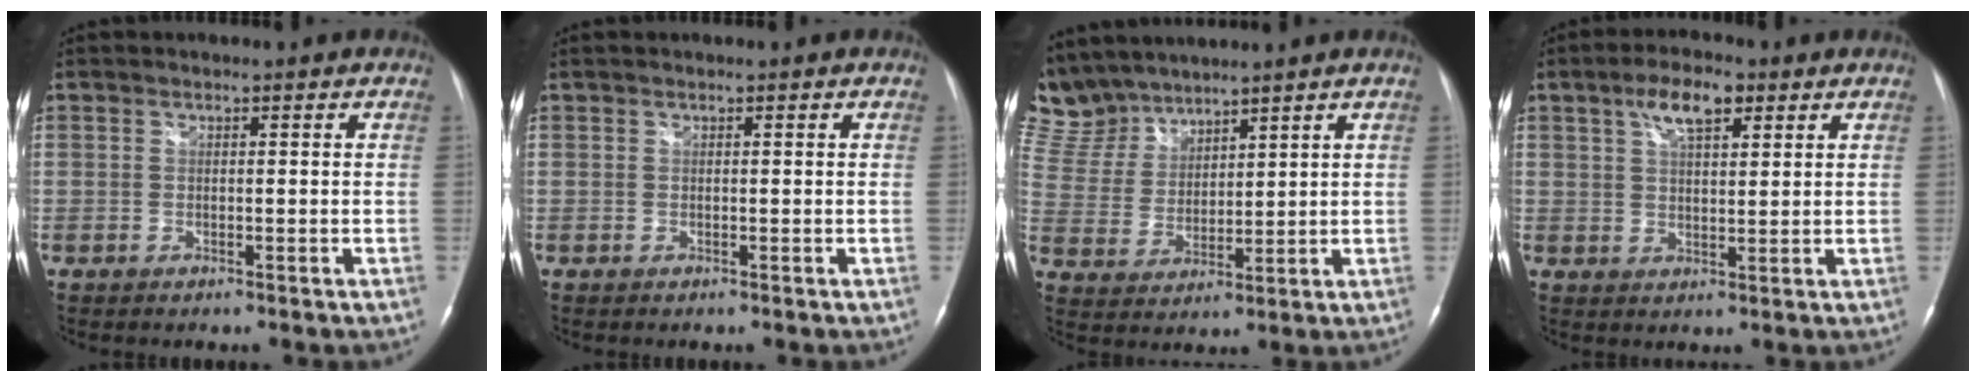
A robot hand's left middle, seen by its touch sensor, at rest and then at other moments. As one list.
[{"total": 0.0}, {"total": 11.5, "force": [10.6, 4.1, 1.7], "torque": [-0.058, 0.020, 0.231]}, {"total": 6.4, "force": [3.5, 2.5, 4.8], "torque": [-0.091, 0.013, 0.059]}]